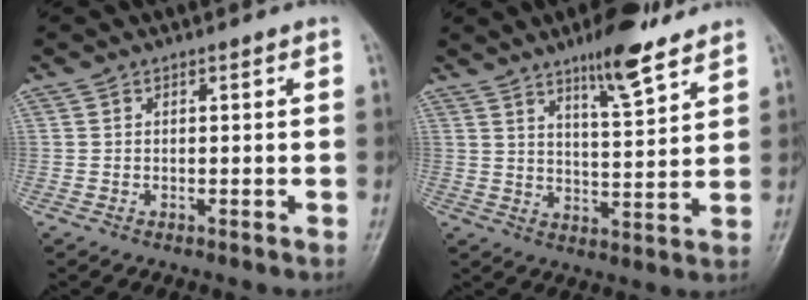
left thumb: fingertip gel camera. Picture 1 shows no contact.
{"total": 9.9, "force": [7.0, 2.3, 6.6], "torque": [-0.090, -0.047, 0.111]}